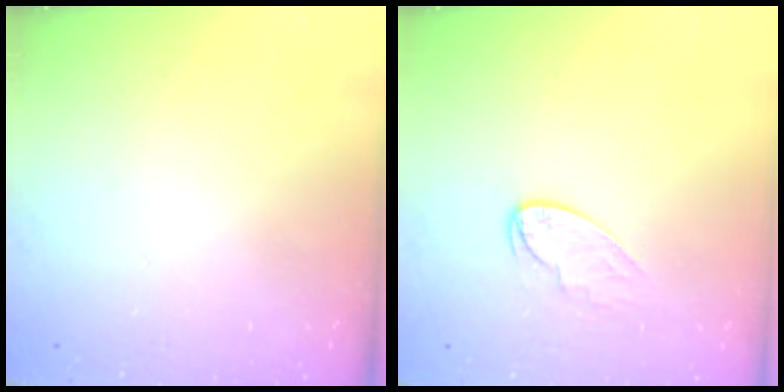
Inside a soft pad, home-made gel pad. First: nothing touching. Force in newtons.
{"total": 7.0, "press": 7.0, "slide": 0.1}